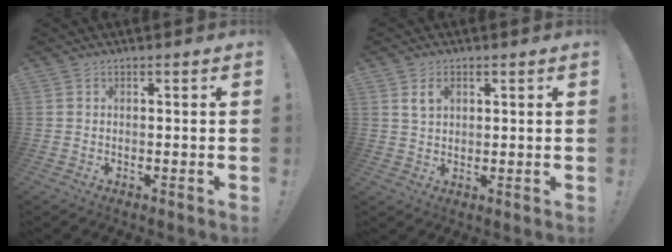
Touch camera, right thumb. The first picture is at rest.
{"total": 4.0, "force": [1.9, 2.5, 2.5], "torque": [-0.037, -0.001, 0.033]}